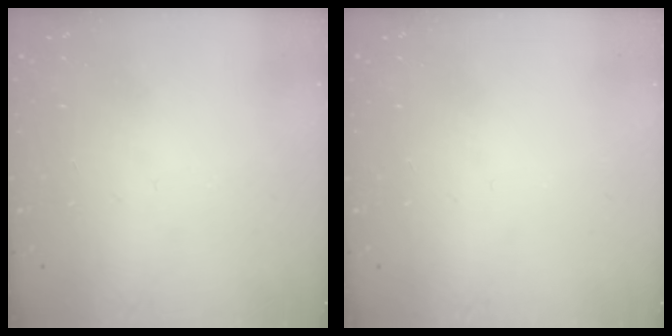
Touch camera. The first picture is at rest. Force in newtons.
{"total": 0.0}